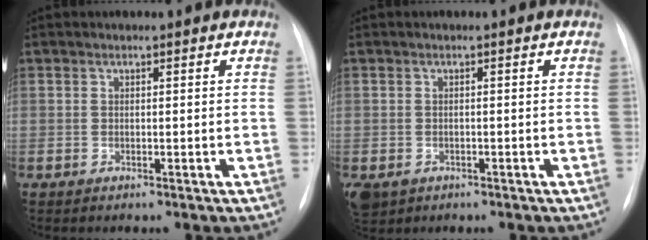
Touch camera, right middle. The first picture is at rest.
{"total": 4.8, "force": [-2.5, 3.8, 1.6], "torque": [-0.038, -0.002, -0.033]}